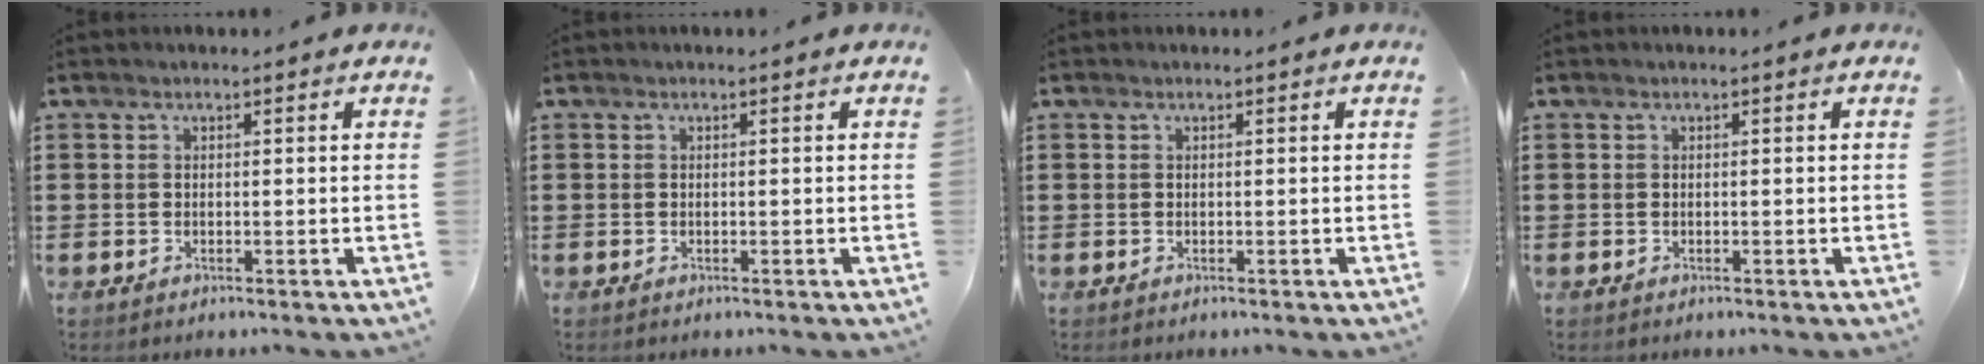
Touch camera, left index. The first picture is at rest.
{"total": 0.0}
{"total": 0.0}
{"total": 0.0}